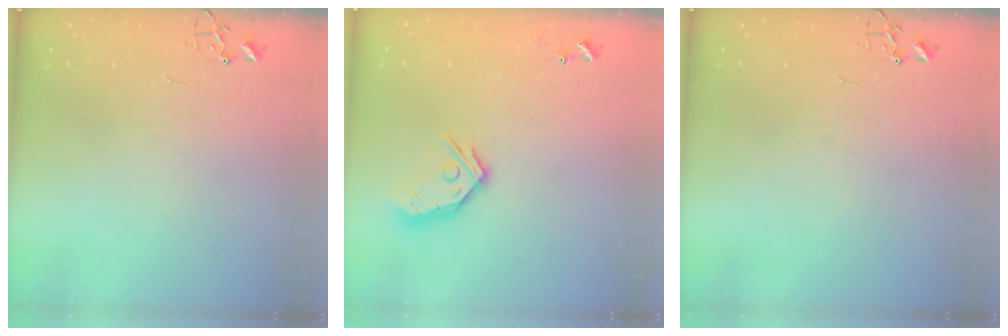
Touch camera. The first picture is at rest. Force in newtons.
{"total": 13.2, "press": 13.1, "slide": 1.6}
{"total": 0.0}